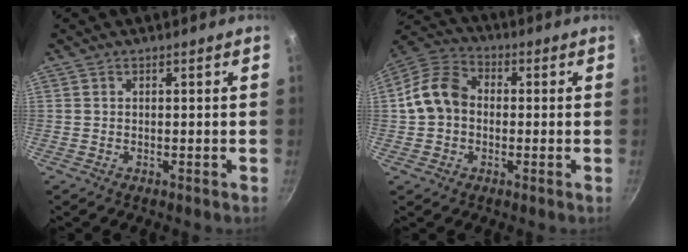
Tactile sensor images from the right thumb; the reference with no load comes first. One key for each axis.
{"total": 10.1, "fx": -0.2, "fy": 8.0, "fz": 6.2, "tx": -0.092, "ty": 0.029, "tz": -0.022}